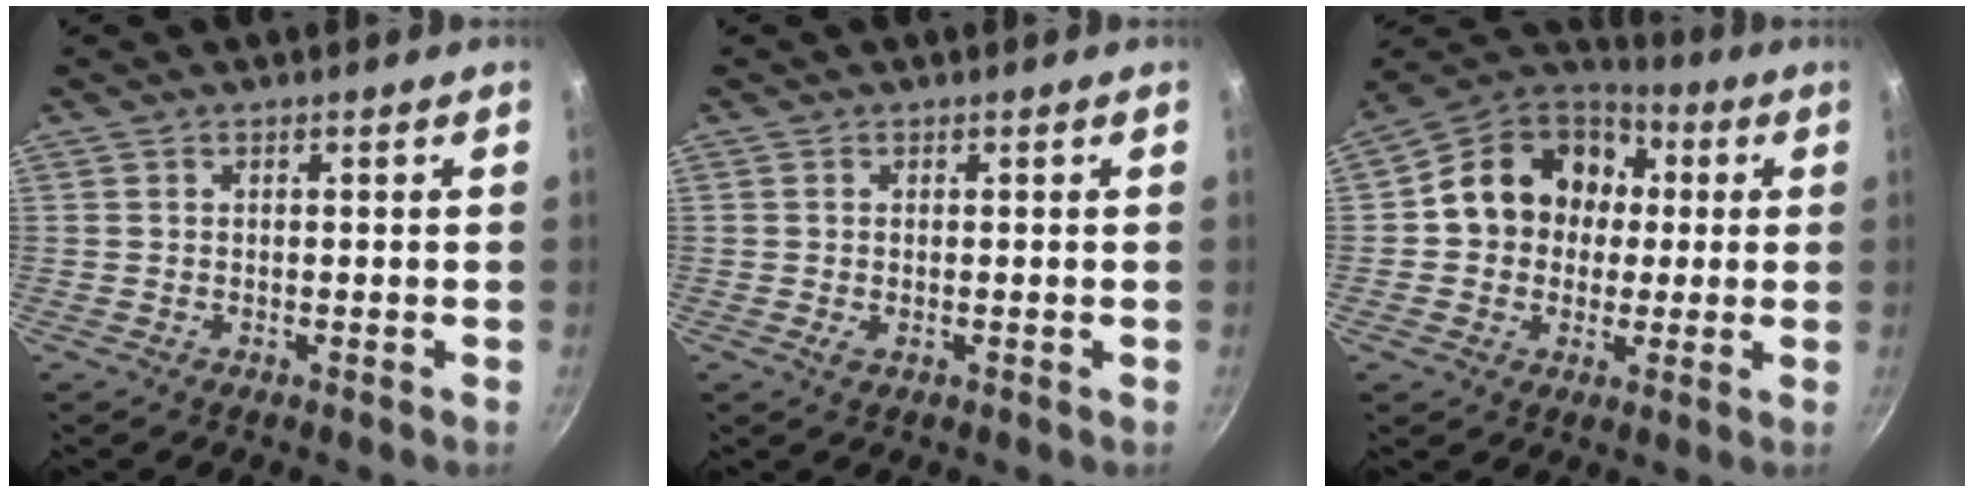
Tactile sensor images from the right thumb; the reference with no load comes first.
{"total": 1.3, "force": [-0.1, 0.5, 1.2], "torque": [-0.024, -0.003, -0.003]}
{"total": 15.8, "force": [1.7, 13.6, 7.8], "torque": [-0.095, 0.030, 0.011]}